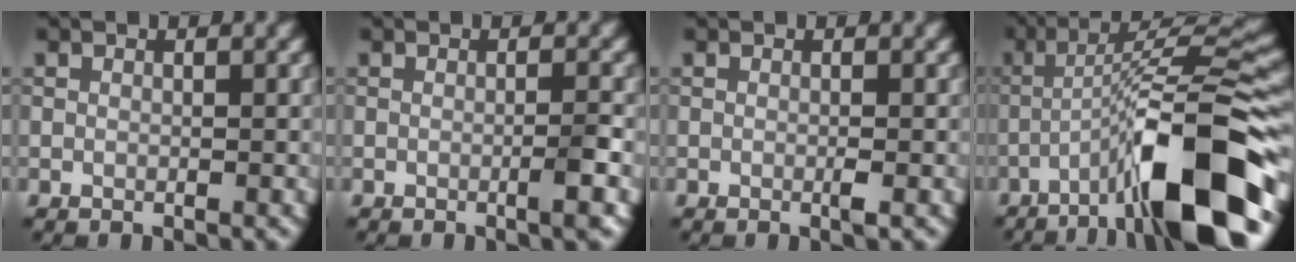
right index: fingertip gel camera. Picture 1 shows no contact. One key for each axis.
{"total": 1.8, "fx": -0.5, "fy": 0.1, "fz": 1.7, "tx": -0.025, "ty": 0.003, "tz": -0.013}
{"total": 0.7, "fx": -0.2, "fy": 0.0, "fz": 0.6, "tx": -0.013, "ty": -0.001, "tz": -0.004}
{"total": 13.1, "fx": -6.7, "fy": 2.4, "fz": 10.9, "tx": -0.162, "ty": 0.023, "tz": -0.107}